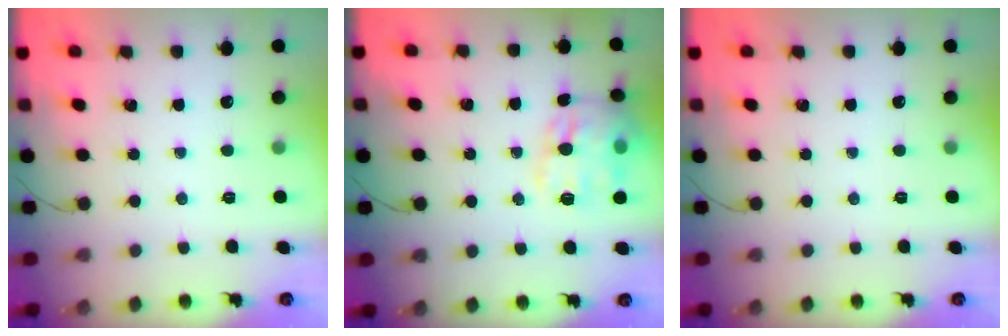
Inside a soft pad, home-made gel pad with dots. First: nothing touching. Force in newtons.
{"total": 15.1, "press": 15.0, "slide": 1.6}
{"total": 0.0}